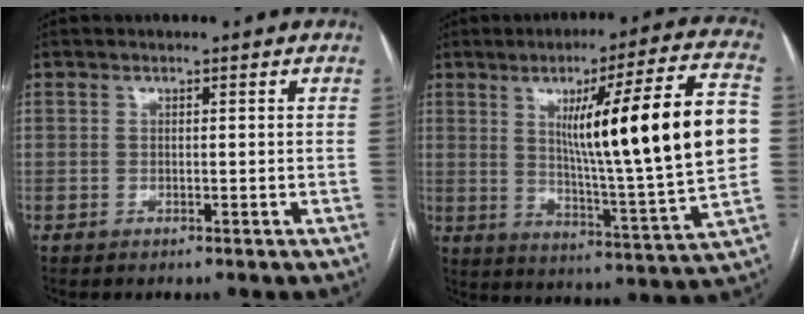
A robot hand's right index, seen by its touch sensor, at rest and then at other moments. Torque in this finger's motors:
{"motor_torque": [2.14, 0.00, 1.05, 0.21]}